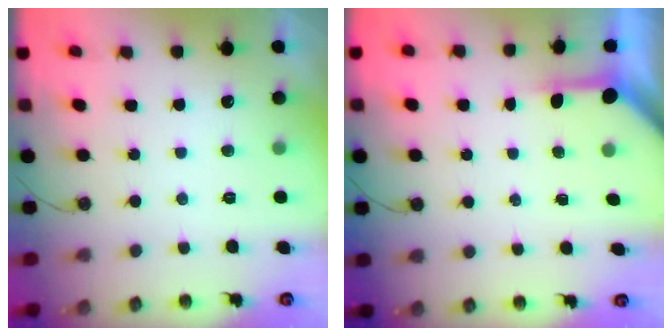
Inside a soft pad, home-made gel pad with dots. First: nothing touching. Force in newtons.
{"total": 3.5, "press": 3.5, "slide": 0.4}